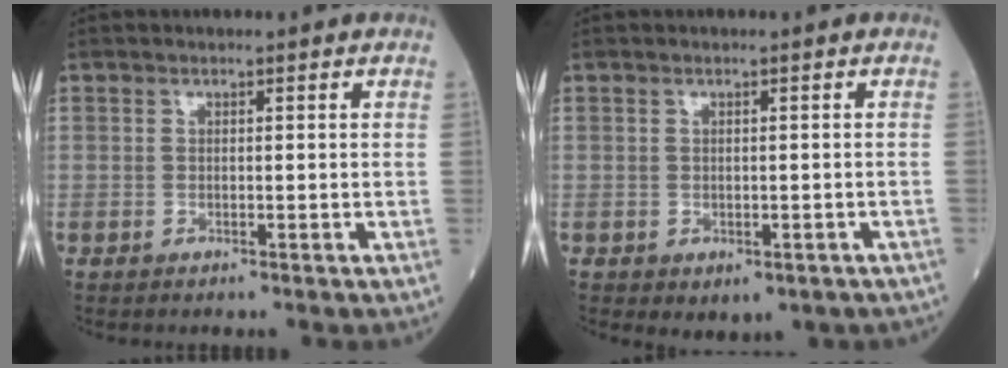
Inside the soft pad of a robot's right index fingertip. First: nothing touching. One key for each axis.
{"total": 3.4, "fx": -1.8, "fy": 2.2, "fz": 1.8, "tx": -0.015, "ty": 0.001, "tz": -0.012}